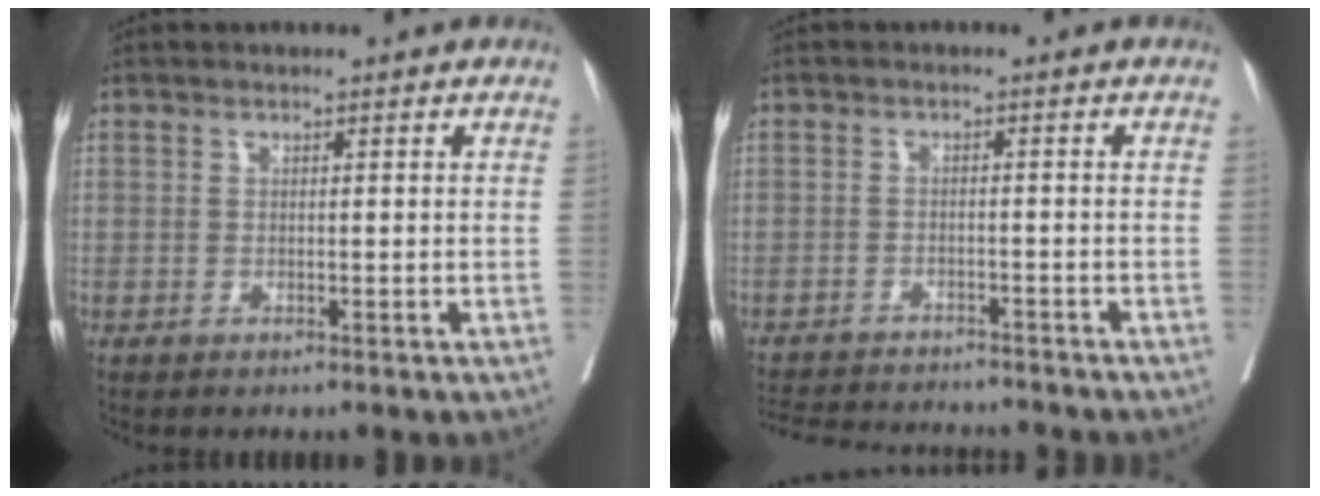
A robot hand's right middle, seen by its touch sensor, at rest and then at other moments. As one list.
[{"total": 11.9, "force": [-11.2, 2.0, 3.4], "torque": [-0.064, 0.000, -0.154]}]